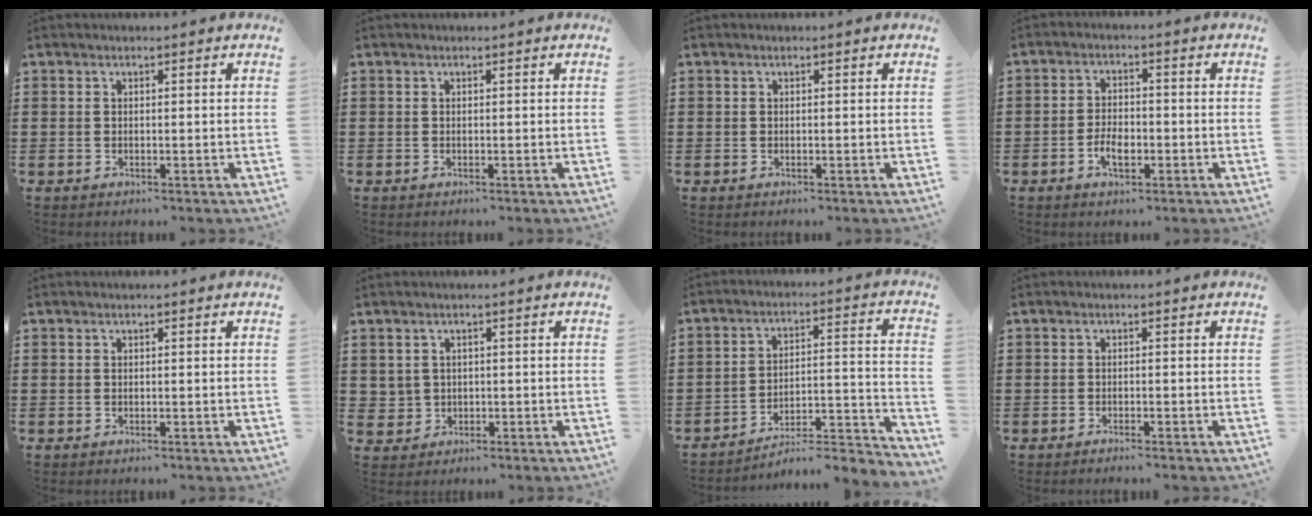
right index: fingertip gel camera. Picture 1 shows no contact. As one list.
[{"total": 0.0}, {"total": 0.0}, {"total": 3.8, "force": [-1.5, 2.0, 2.9], "torque": [-0.058, 0.002, -0.029]}, {"total": 0.0}, {"total": 1.6, "force": [0.1, 1.6, 0.1], "torque": [-0.011, 0.007, 0.001]}, {"total": 4.3, "force": [-4.0, 0.3, 1.6], "torque": [-0.032, -0.021, -0.085]}, {"total": 0.7, "force": [-0.7, -0.2, 0.2], "torque": [-0.004, -0.001, -0.014]}]